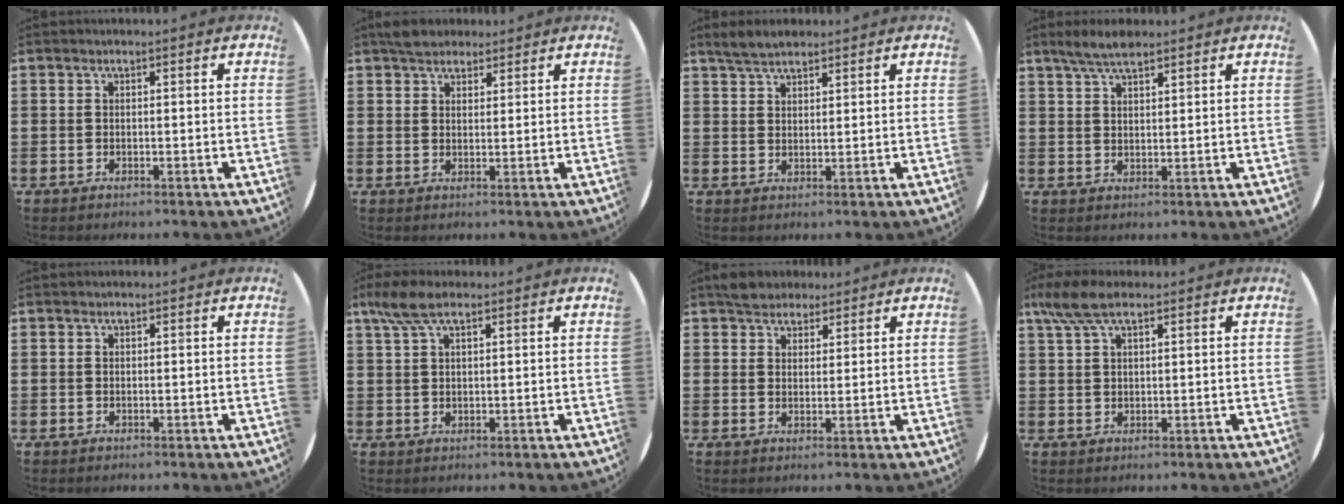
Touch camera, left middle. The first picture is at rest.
{"total": 3.0, "force": [2.7, 1.3, 0.3], "torque": [-0.004, 0.002, 0.051]}
{"total": 3.2, "force": [2.9, 1.0, 1.1], "torque": [-0.026, 0.003, 0.053]}
{"total": 4.2, "force": [3.5, 1.0, 2.0], "torque": [-0.047, -0.001, 0.063]}
{"total": 0.0}
{"total": 4.5, "force": [3.0, 1.5, 3.1], "torque": [-0.067, 0.006, 0.054]}
{"total": 3.3, "force": [2.9, 1.5, 0.0], "torque": [-0.001, 0.004, 0.055]}
{"total": 5.0, "force": [3.4, 1.7, 3.3], "torque": [-0.073, 0.003, 0.061]}